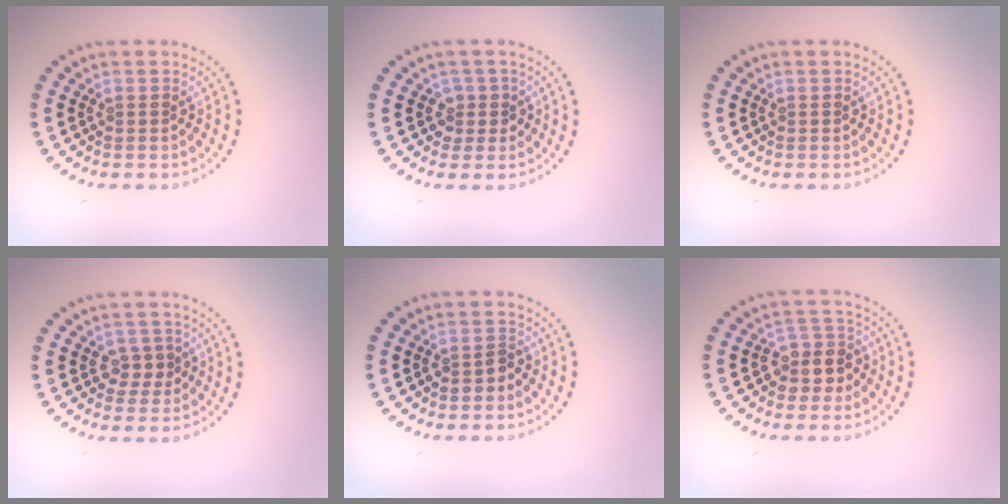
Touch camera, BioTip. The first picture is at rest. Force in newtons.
{"total": 1.7, "press": 1.3, "slide": 1.0}
{"total": 0.0}
{"total": 1.9, "press": 1.7, "slide": 0.7}
{"total": 1.1, "press": 1.0, "slide": 0.4}
{"total": 2.9, "press": 2.4, "slide": 1.5}